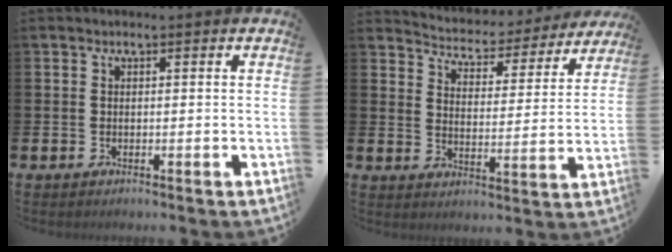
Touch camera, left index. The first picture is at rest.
{"total": 4.5, "force": [4.3, 1.3, 0.3], "torque": [-0.024, -0.043, 0.066]}